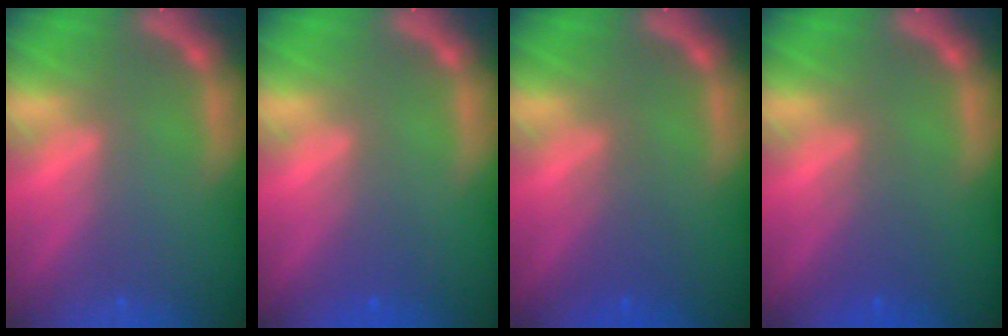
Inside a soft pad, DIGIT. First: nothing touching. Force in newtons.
{"total": 2.0}
{"total": 2.5}
{"total": 2.5}